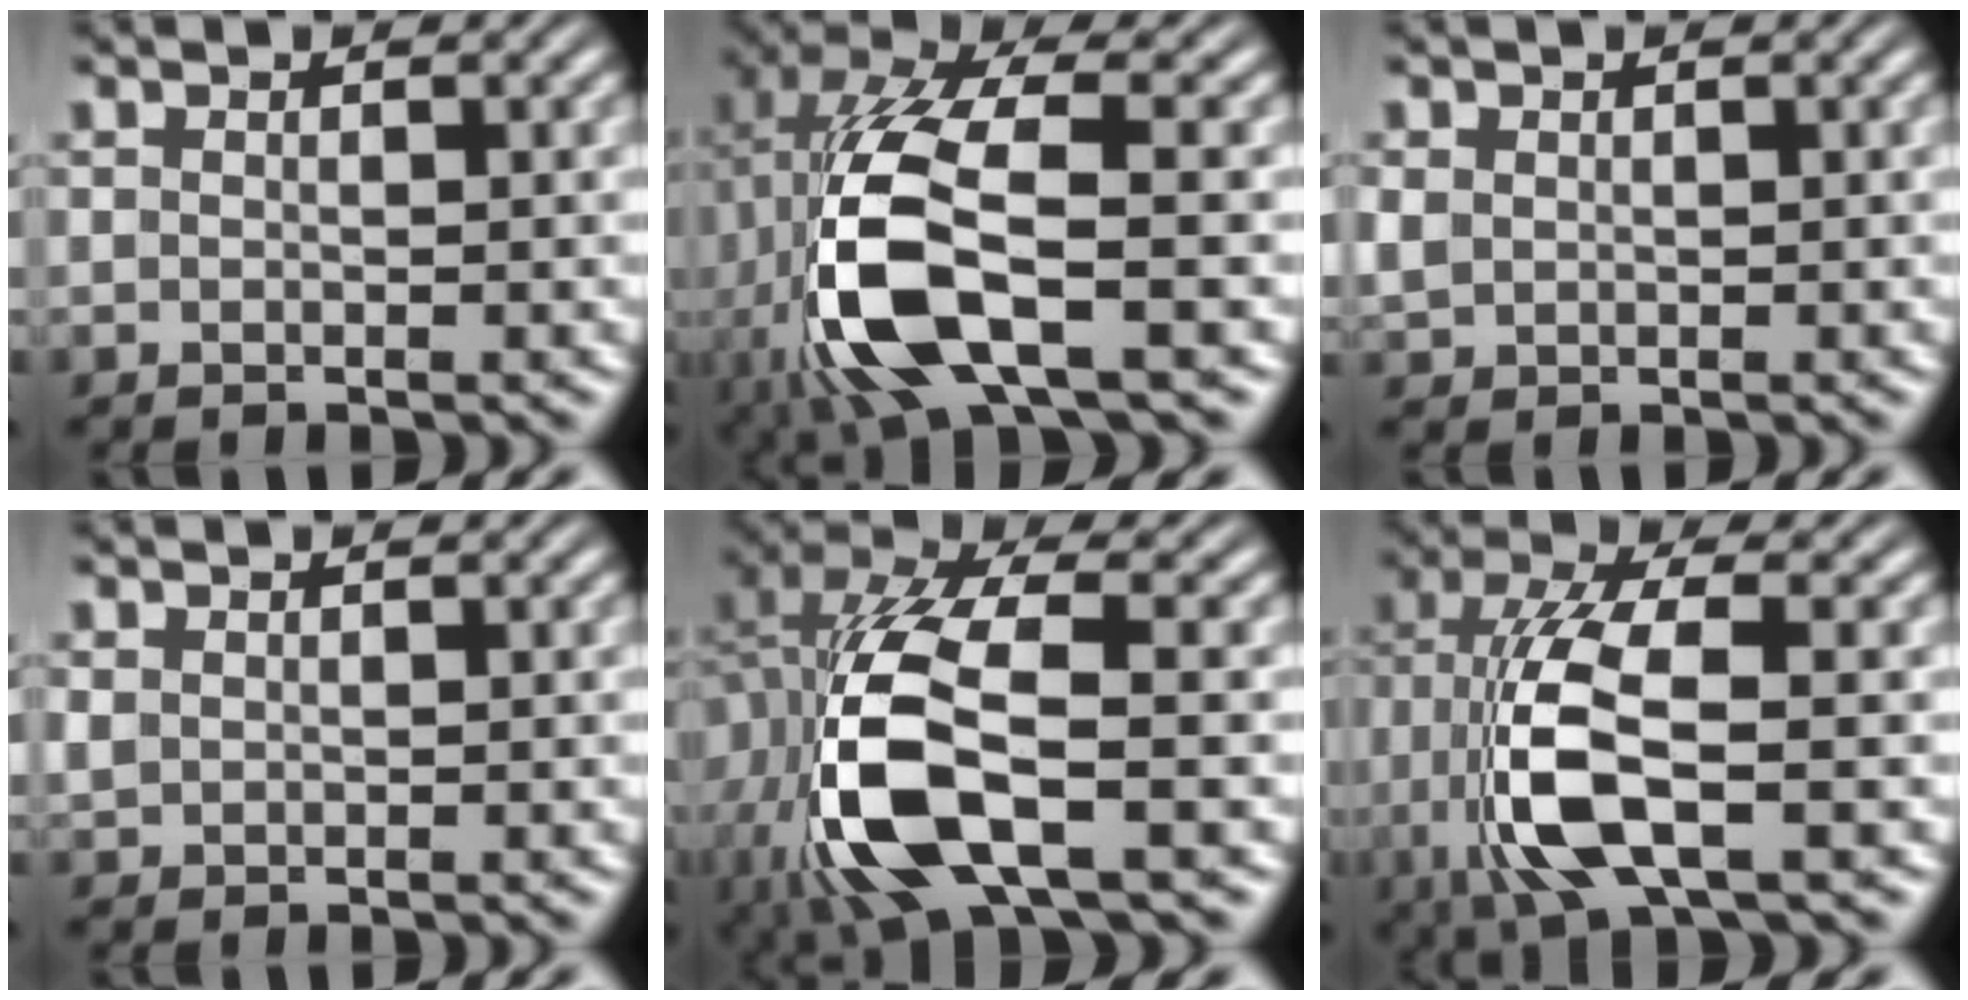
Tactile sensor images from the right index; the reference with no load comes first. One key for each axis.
{"total": 11.2, "fx": -2.0, "fy": 5.1, "fz": 9.8, "tx": -0.235, "ty": -0.035, "tz": -0.009}
{"total": 1.6, "fx": 0.2, "fy": 1.5, "fz": 0.6, "tx": -0.029, "ty": -0.011, "tz": 0.014}
{"total": 1.1, "fx": 0.3, "fy": 1.0, "fz": 0.4, "tx": -0.020, "ty": -0.008, "tz": 0.014}
{"total": 11.6, "fx": -1.8, "fy": 6.1, "fz": 9.7, "tx": -0.237, "ty": -0.041, "tz": -0.006}
{"total": 8.4, "fx": -0.9, "fy": 3.5, "fz": 7.6, "tx": -0.178, "ty": -0.026, "tz": 0.001}